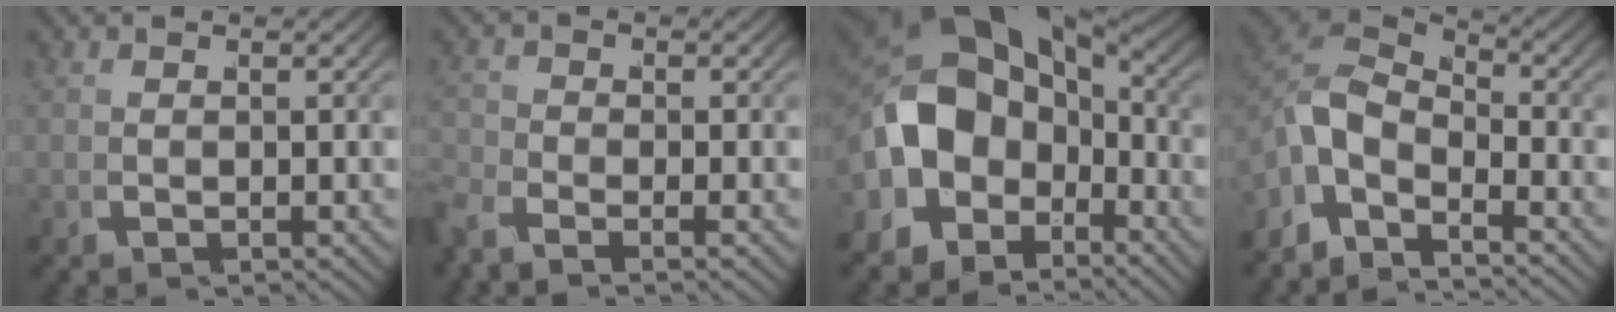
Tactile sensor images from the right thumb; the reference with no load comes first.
{"total": 2.0, "force": [-1.9, 0.1, 0.5], "torque": [-0.008, -0.003, -0.045]}
{"total": 13.2, "force": [-0.7, 9.3, 9.4], "torque": [-0.200, -0.038, -0.002]}
{"total": 6.9, "force": [-0.7, 4.7, 5.0], "torque": [-0.113, -0.011, -0.021]}